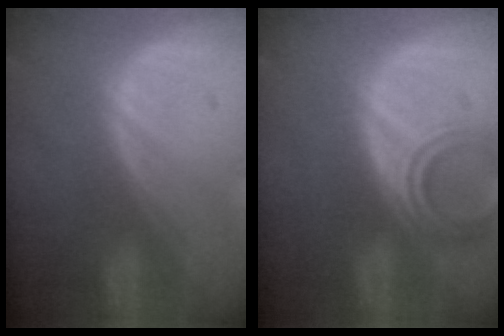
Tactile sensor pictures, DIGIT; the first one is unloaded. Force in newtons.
{"total": 5.5, "press": 5.1, "slide": 2.1}